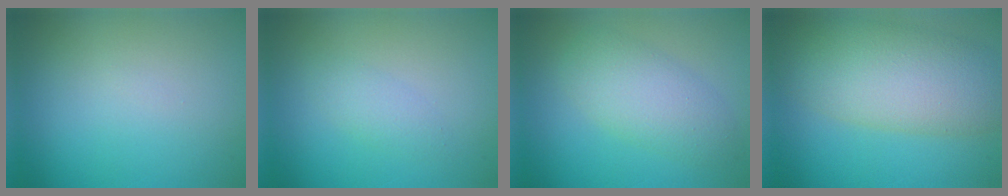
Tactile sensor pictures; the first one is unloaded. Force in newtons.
{"total": 1.5, "press": 1.5, "slide": 0.1}
{"total": 4.4, "press": 4.4, "slide": 0.1}
{"total": 8.1, "press": 8.1, "slide": 0.5}